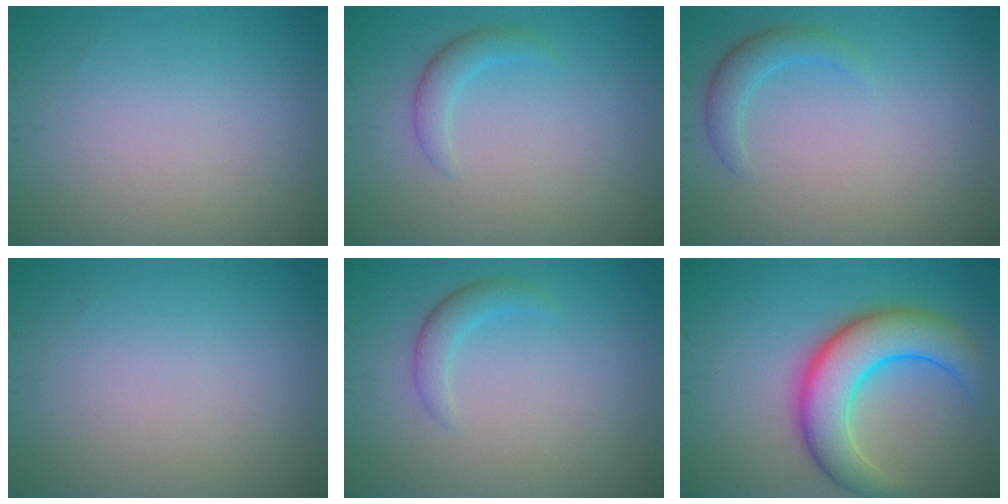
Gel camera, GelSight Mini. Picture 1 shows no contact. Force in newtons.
{"total": 1.8, "press": 1.8, "slide": 0.0}
{"total": 2.1, "press": 2.1, "slide": 0.2}
{"total": 0.0}
{"total": 1.8, "press": 1.8, "slide": 0.0}
{"total": 7.9, "press": 7.9, "slide": 0.1}